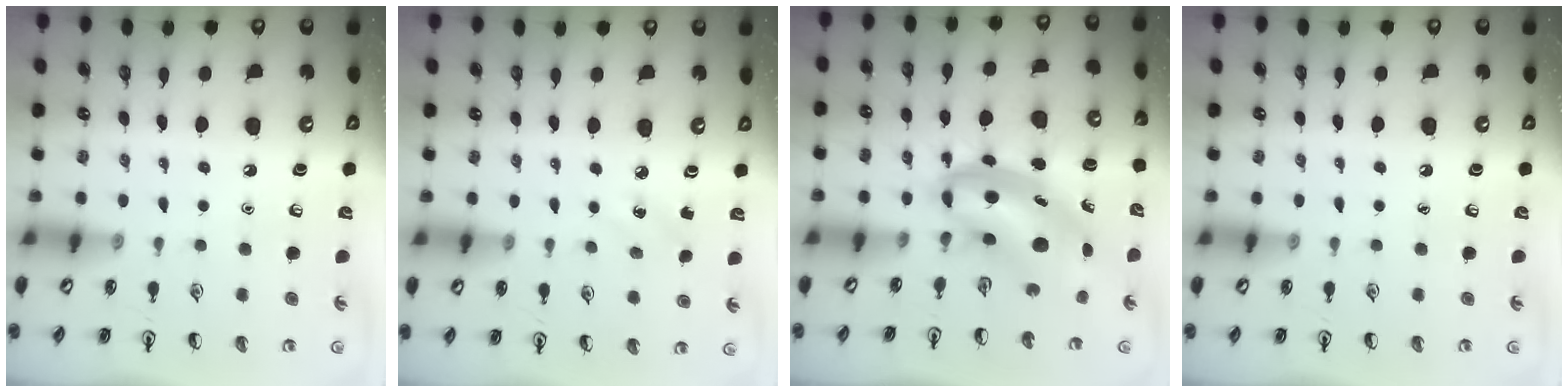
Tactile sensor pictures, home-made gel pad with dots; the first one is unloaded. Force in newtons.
{"total": 1.9, "press": 1.7, "slide": 0.8}
{"total": 6.5, "press": 6.3, "slide": 1.7}
{"total": 0.0}